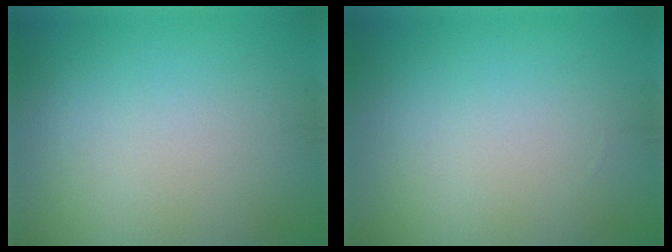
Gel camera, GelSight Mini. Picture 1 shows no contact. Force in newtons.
{"total": 0.0}